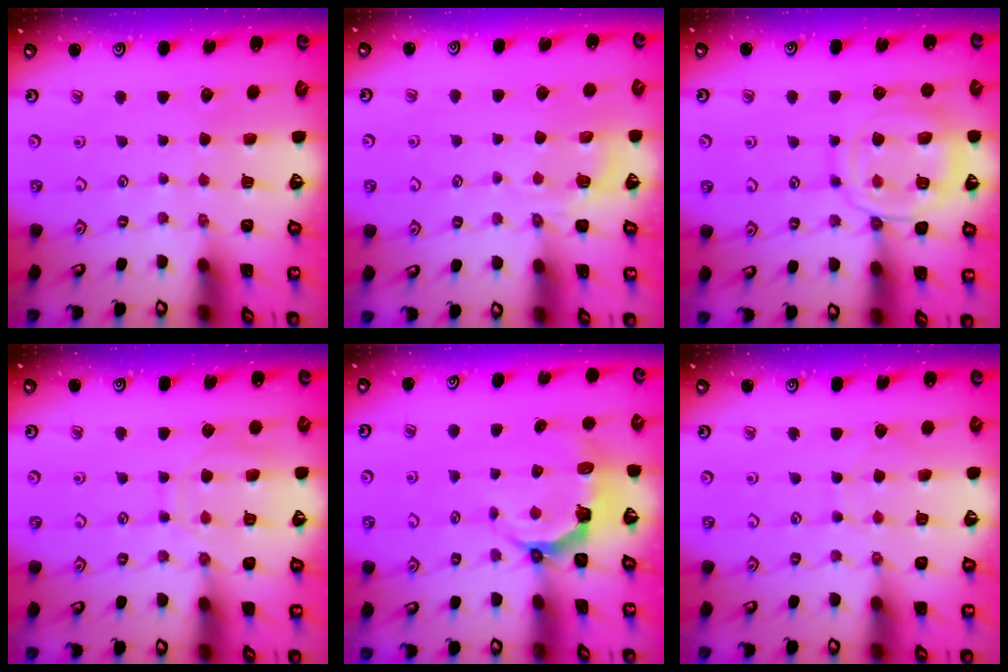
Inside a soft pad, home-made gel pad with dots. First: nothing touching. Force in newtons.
{"total": 3.9, "press": 3.1, "slide": 2.3}
{"total": 14.9, "press": 14.8, "slide": 1.5}
{"total": 10.2, "press": 10.2, "slide": 0.9}
{"total": 4.9, "press": 3.2, "slide": 3.7}
{"total": 5.4, "press": 5.4, "slide": 0.6}